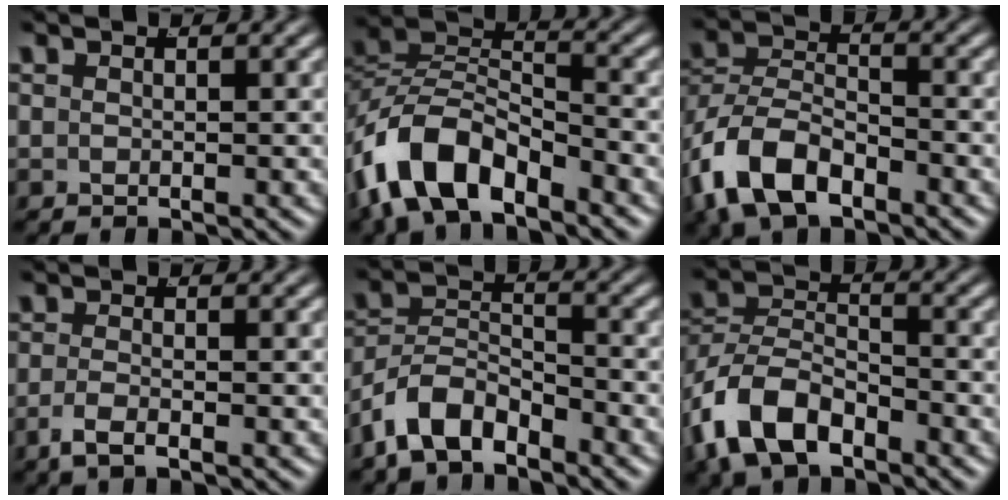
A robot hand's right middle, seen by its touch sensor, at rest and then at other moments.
{"total": 7.0, "force": [-2.9, 4.5, 4.6], "torque": [-0.097, -0.003, -0.051]}
{"total": 7.3, "force": [-3.0, 5.2, 4.0], "torque": [-0.095, -0.006, -0.055]}
{"total": 1.9, "force": [-1.2, 0.3, 1.4], "torque": [-0.034, 0.001, -0.024]}
{"total": 6.2, "force": [-3.6, 4.2, 2.7], "torque": [-0.060, -0.003, -0.067]}
{"total": 7.4, "force": [-3.3, 5.3, 3.9], "torque": [-0.093, -0.006, -0.060]}